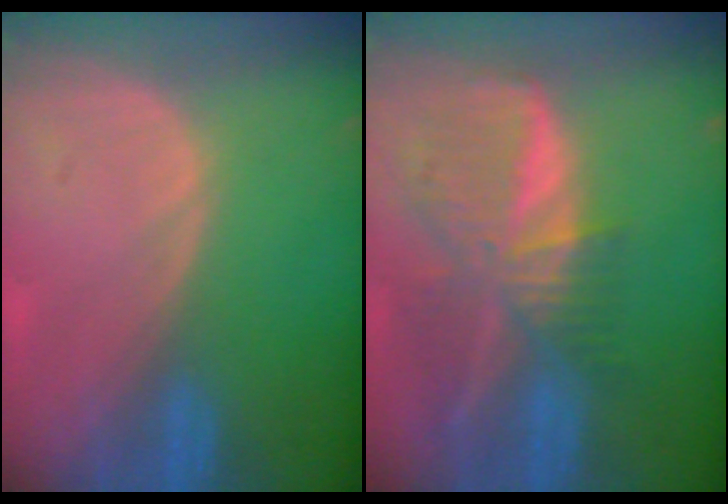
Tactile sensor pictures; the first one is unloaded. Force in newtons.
{"total": 9.5, "press": 8.3, "slide": 4.6}